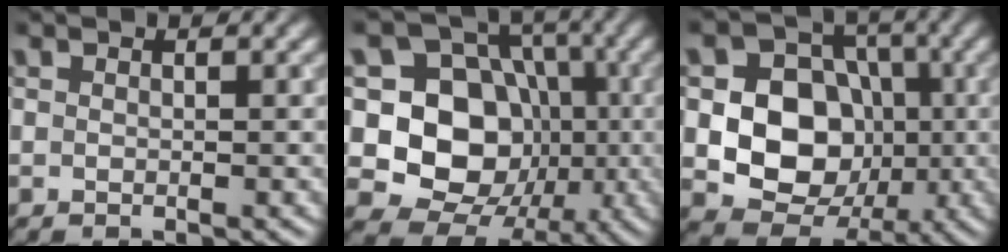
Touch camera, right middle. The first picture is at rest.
{"total": 12.4, "force": [-1.5, 10.5, 6.4], "torque": [-0.097, -0.007, -0.054]}
{"total": 9.6, "force": [-1.0, 7.9, 5.3], "torque": [-0.069, 0.000, -0.035]}